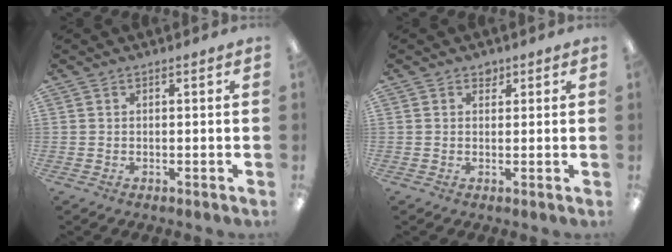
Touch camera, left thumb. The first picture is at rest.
{"total": 1.6, "force": [0.9, 1.2, 0.5], "torque": [-0.003, 0.000, 0.015]}